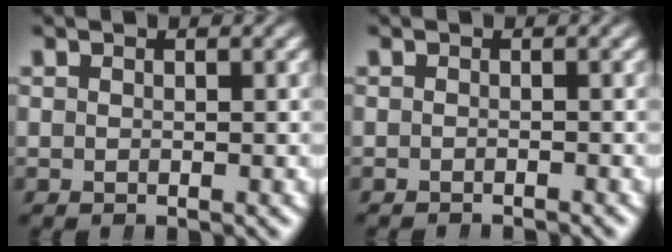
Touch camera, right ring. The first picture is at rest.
{"total": 1.0, "force": [-1.0, 0.2, -0.1], "torque": [-0.004, -0.003, -0.020]}